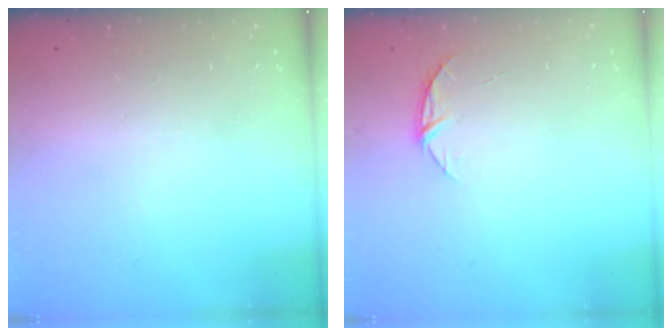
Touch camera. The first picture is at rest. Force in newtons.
{"total": 5.4, "press": 5.4, "slide": 0.6}